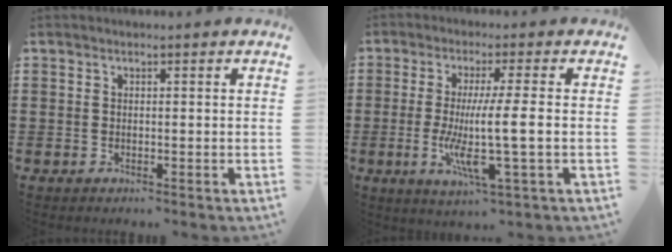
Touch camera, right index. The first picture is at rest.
{"total": 9.3, "force": [-1.3, 0.3, 9.2], "torque": [-0.179, -0.018, -0.028]}